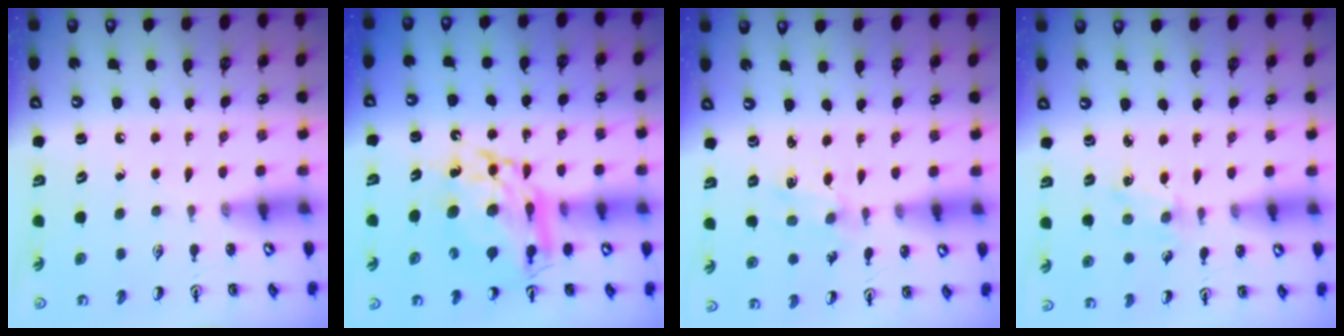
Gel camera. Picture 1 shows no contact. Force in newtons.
{"total": 14.9, "press": 14.8, "slide": 1.8}
{"total": 1.5, "press": 1.5, "slide": 0.3}
{"total": 2.5, "press": 2.4, "slide": 0.4}